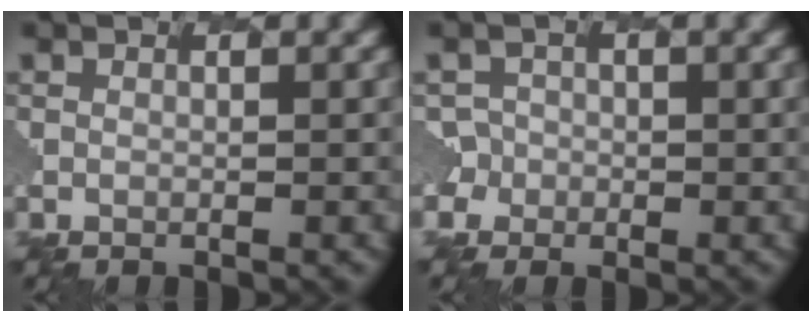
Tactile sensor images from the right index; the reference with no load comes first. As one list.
[{"total": 2.9, "force": [-1.5, 2.0, -1.4], "torque": [0.024, 0.006, -0.027]}]